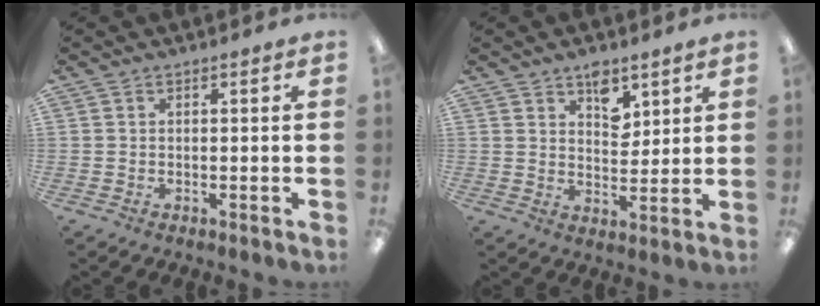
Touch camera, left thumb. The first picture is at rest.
{"total": 6.4, "force": [4.6, 3.4, 2.9], "torque": [-0.022, -0.030, 0.076]}